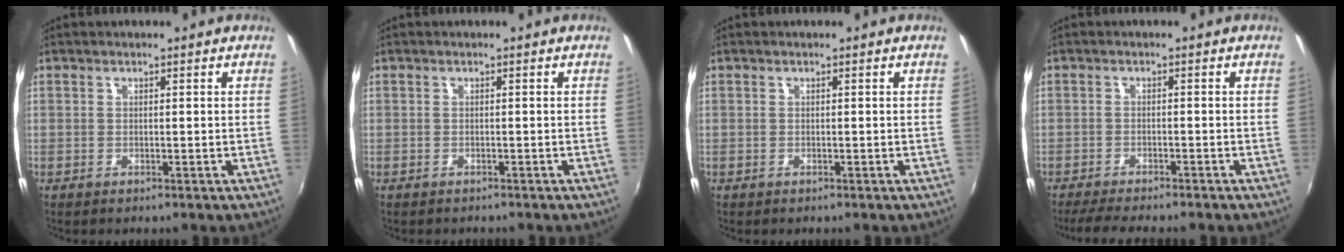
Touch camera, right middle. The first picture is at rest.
{"total": 0.9, "force": [-0.7, 0.4, 0.0], "torque": [-0.005, 0.001, -0.011]}
{"total": 0.0}
{"total": 6.7, "force": [-5.9, 0.5, 3.1], "torque": [-0.075, -0.017, -0.094]}